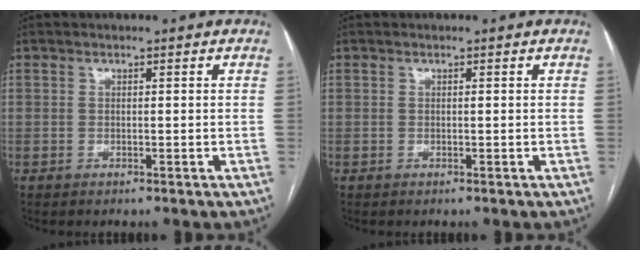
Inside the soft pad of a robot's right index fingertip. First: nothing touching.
{"total": 0.0}